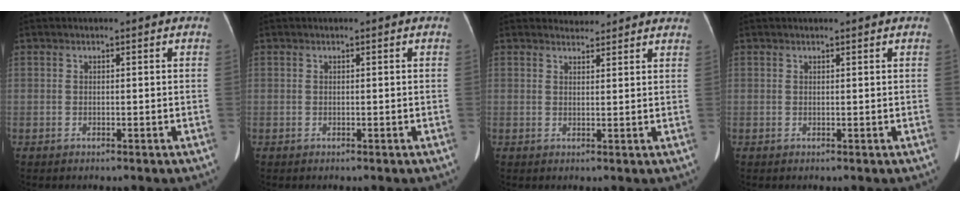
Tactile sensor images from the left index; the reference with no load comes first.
{"total": 0.0}
{"total": 14.6, "force": [14.3, 2.7, 1.7], "torque": [-0.007, -0.010, 0.162]}
{"total": 1.2, "force": [1.1, 0.1, 0.5], "torque": [-0.009, 0.008, 0.013]}